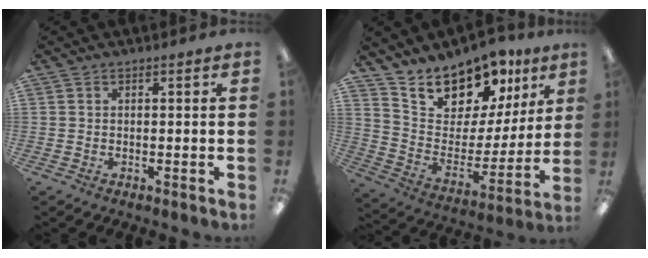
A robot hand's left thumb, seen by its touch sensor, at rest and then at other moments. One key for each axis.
{"total": 14.1, "fx": 13.0, "fy": 5.5, "fz": 1.0, "tx": -0.042, "ty": -0.124, "tz": 0.235}